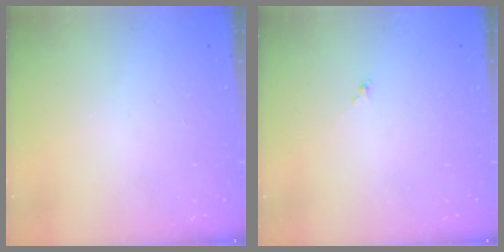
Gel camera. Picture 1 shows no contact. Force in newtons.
{"total": 0.0}